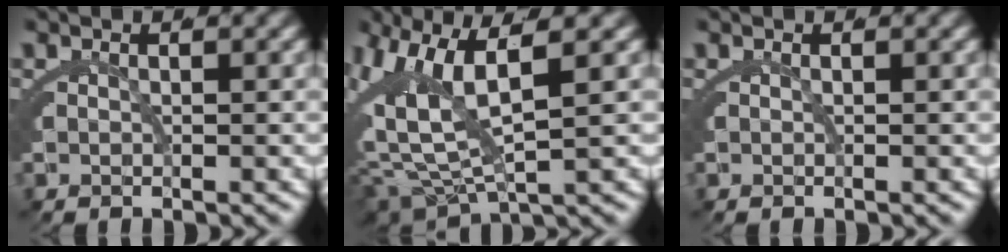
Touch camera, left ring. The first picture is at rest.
{"total": 8.8, "force": [1.5, 4.9, 7.2], "torque": [-0.154, -0.004, 0.034]}
{"total": 0.0}